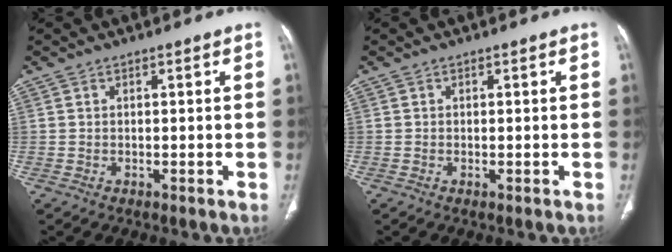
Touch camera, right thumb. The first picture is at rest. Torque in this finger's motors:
{"motor_torque": [-0.33, -0.13, -0.39, 0.16, -0.01]}